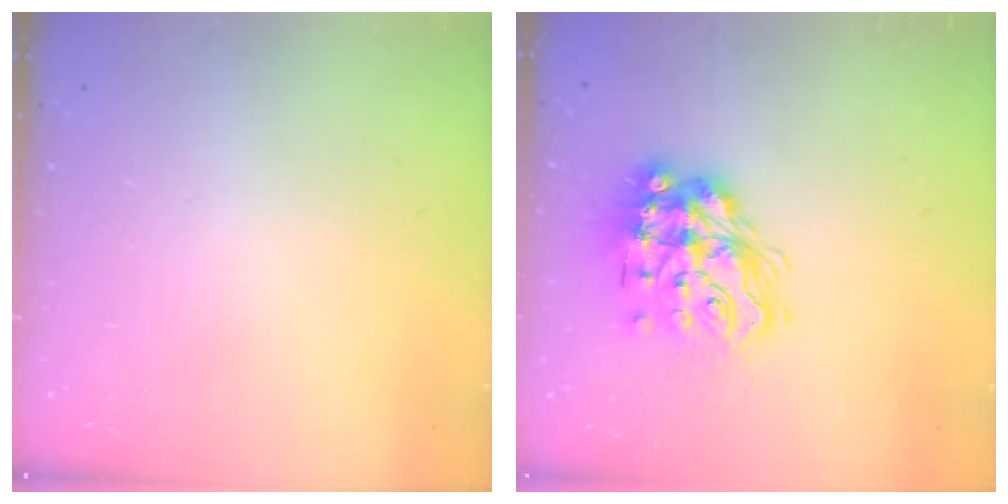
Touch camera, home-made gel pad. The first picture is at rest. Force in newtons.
{"total": 18.4, "press": 18.4, "slide": 1.5}